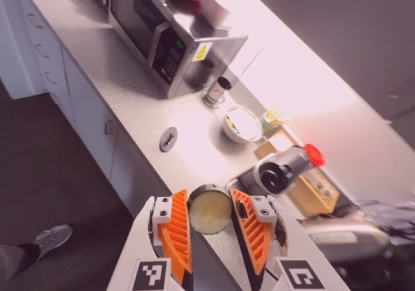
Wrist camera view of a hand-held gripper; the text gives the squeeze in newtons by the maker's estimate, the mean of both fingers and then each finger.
{"total": 10.4, "left": 10.9, "right": 9.9}